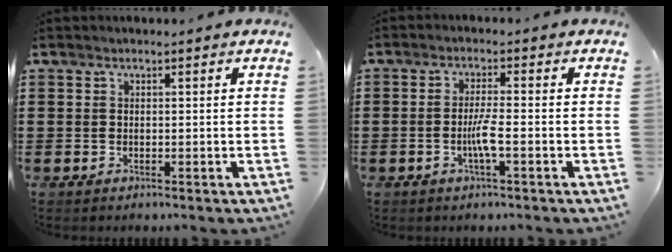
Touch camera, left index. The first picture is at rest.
{"total": 4.0, "force": [-1.2, 0.1, 3.8], "torque": [-0.074, -0.007, -0.026]}